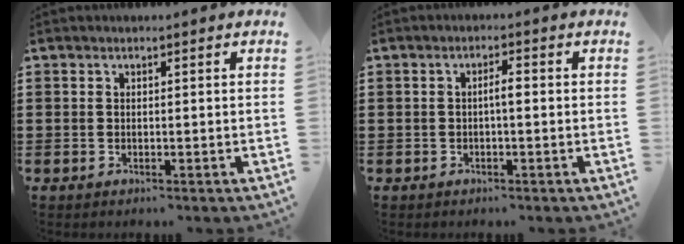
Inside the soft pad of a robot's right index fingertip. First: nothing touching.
{"total": 1.9, "force": [-0.2, 0.4, 1.9], "torque": [-0.036, 0.003, -0.006]}